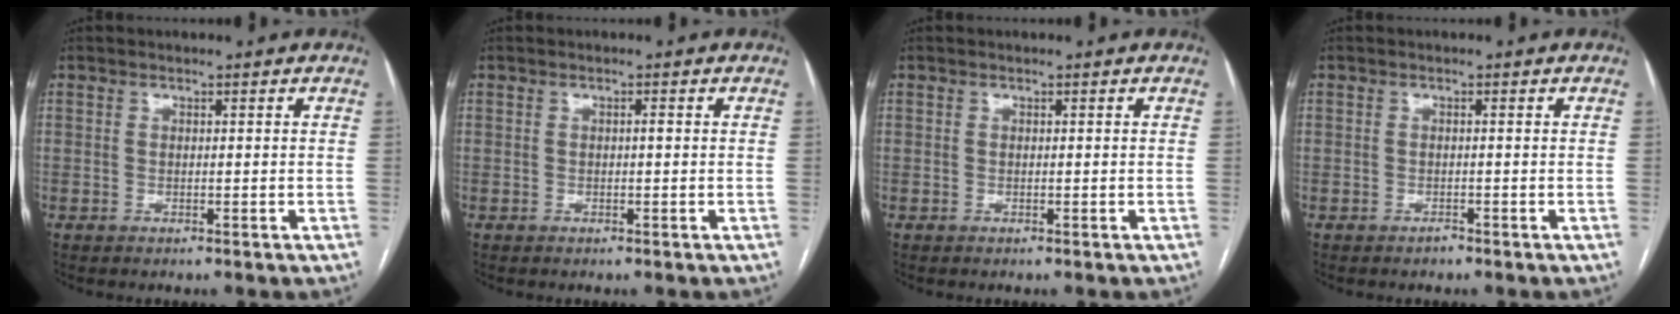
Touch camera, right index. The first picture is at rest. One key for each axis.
{"total": 0.6, "fx": 0.0, "fy": 0.1, "fz": 0.5, "tx": -0.009, "ty": 0.001, "tz": -0.001}
{"total": 0.0}
{"total": 0.7, "fx": -0.6, "fy": 0.3, "fz": 0.2, "tx": -0.001, "ty": 0.001, "tz": -0.011}